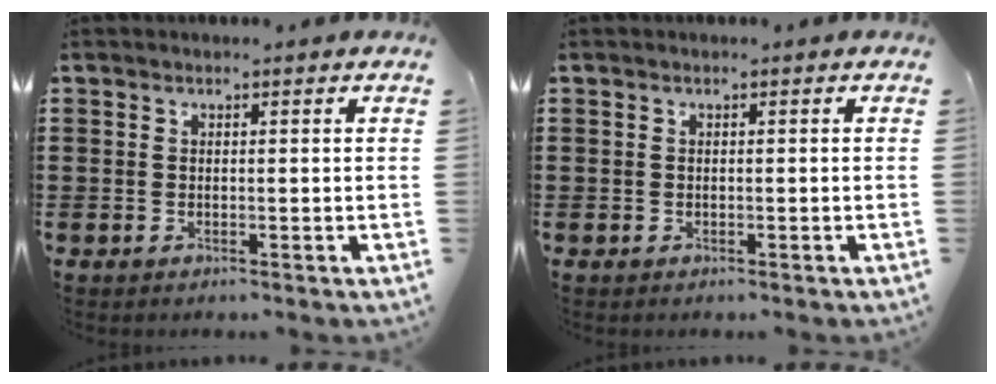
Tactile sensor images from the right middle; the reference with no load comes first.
{"total": 0.0}